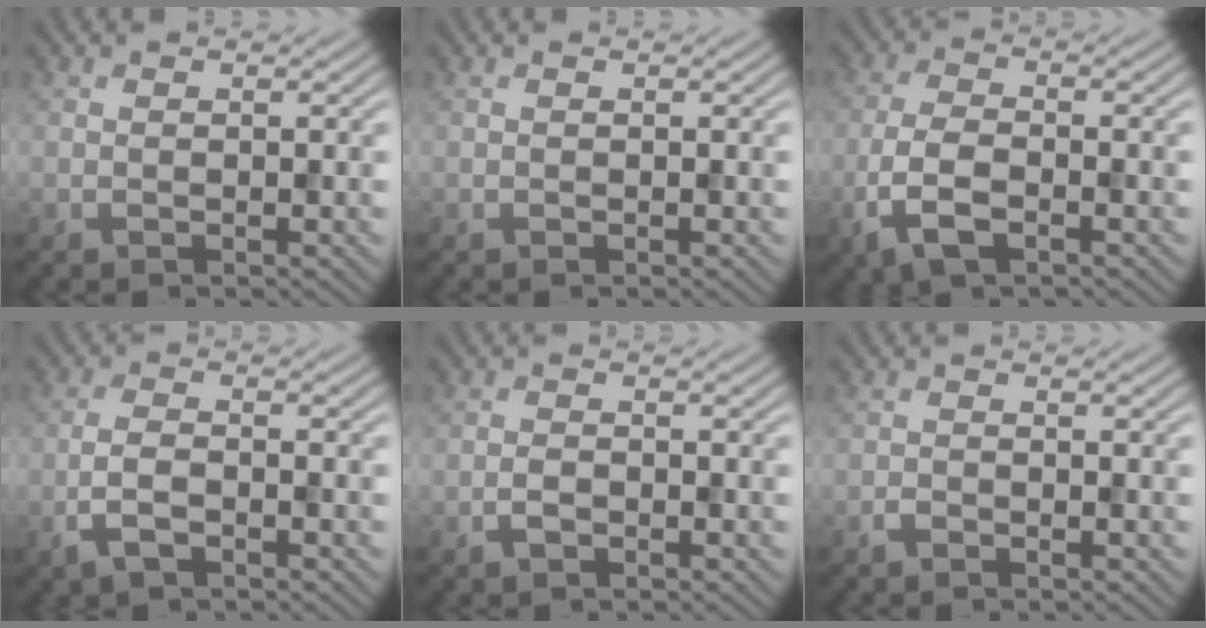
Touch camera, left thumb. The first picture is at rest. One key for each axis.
{"total": 0.0}
{"total": 6.0, "fx": -2.7, "fy": 2.7, "fz": 4.6, "tx": -0.108, "ty": -0.004, "tz": -0.062}
{"total": 3.9, "fx": -2.1, "fy": 1.5, "fz": 2.9, "tx": -0.070, "ty": -0.002, "tz": -0.046}
{"total": 1.5, "fx": -1.0, "fy": 0.7, "fz": 0.9, "tx": -0.018, "ty": 0.002, "tz": -0.021}
{"total": 0.9, "fx": -0.8, "fy": 0.3, "fz": 0.4, "tx": -0.007, "ty": 0.001, "tz": -0.017}